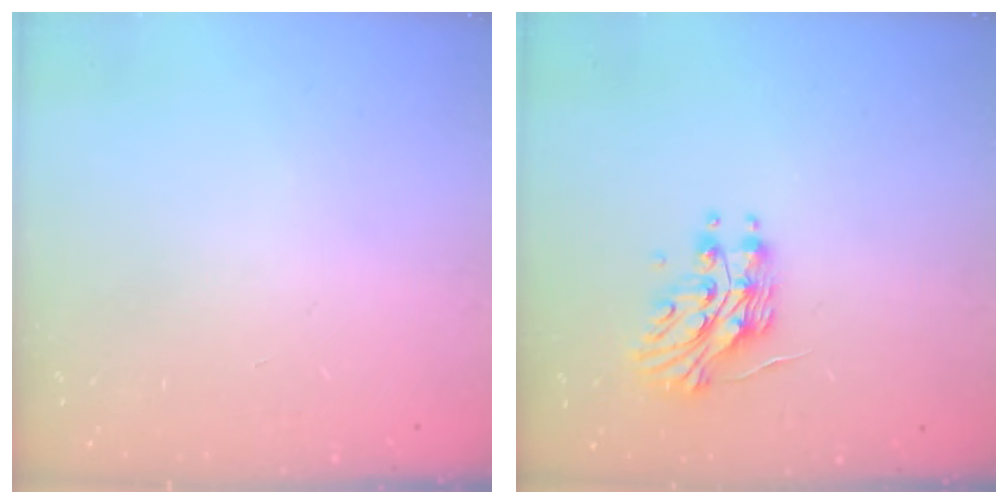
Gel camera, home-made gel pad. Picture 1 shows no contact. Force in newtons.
{"total": 11.0, "press": 11.0, "slide": 0.9}